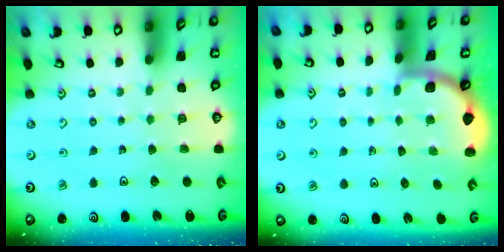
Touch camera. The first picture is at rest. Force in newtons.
{"total": 1.9, "press": 1.9, "slide": 0.0}